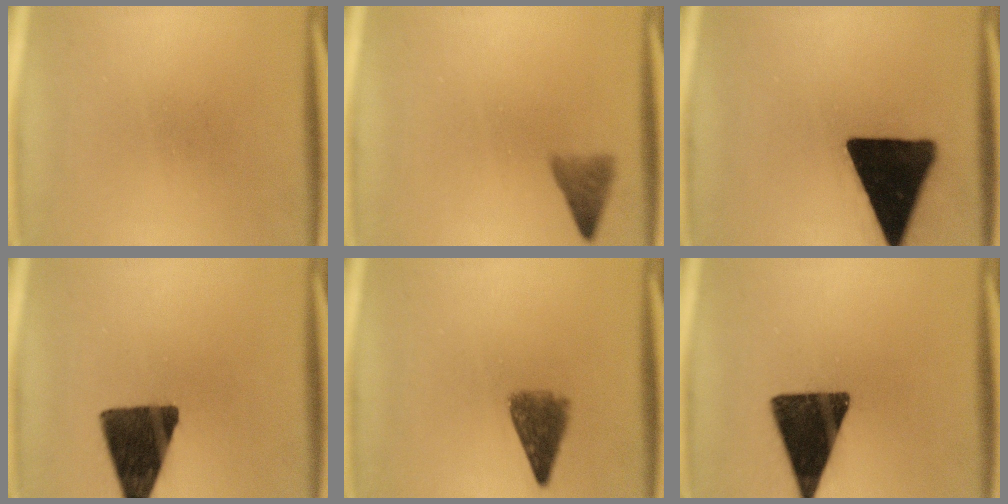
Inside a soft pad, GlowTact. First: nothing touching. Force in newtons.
{"total": 2.6}
{"total": 19.8}
{"total": 14.5}
{"total": 5.1}
{"total": 16.4}